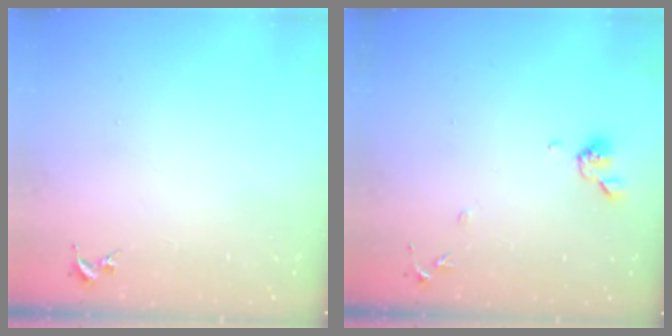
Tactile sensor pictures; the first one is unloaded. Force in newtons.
{"total": 8.3, "press": 8.2, "slide": 1.6}